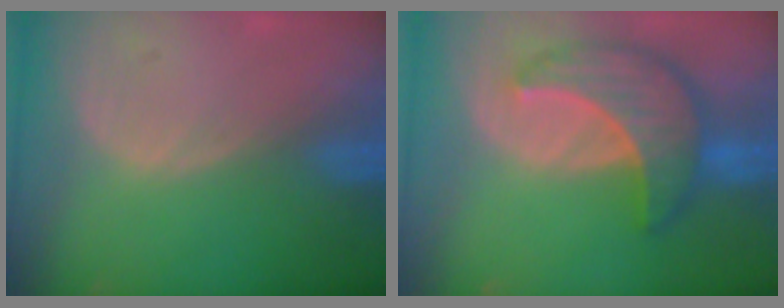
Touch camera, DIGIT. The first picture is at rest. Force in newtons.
{"total": 8.9, "press": 8.9, "slide": 0.8}